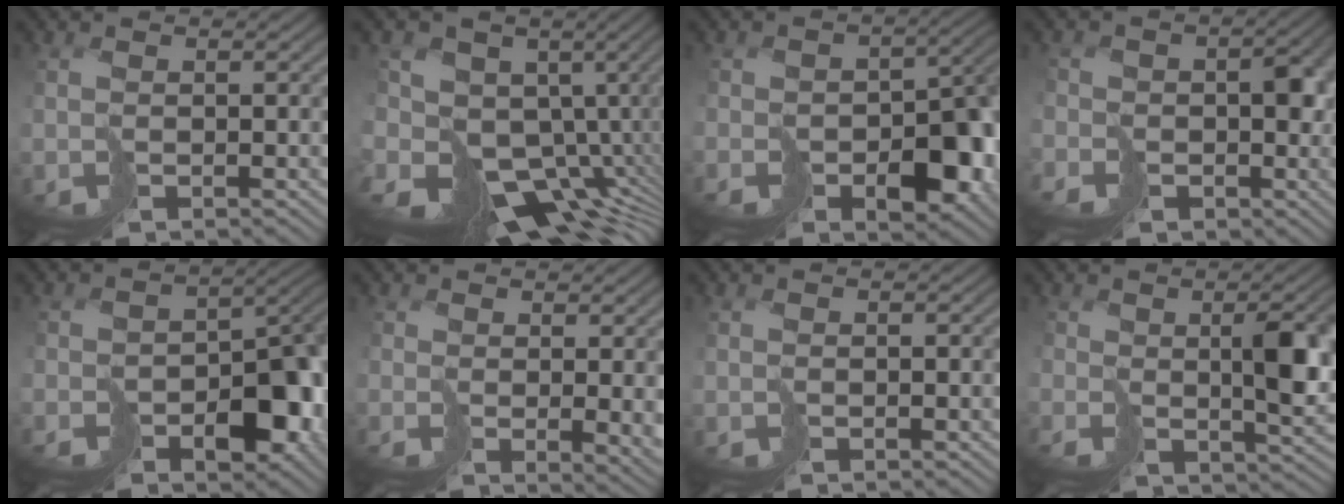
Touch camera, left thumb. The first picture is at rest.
{"total": 13.0, "force": [-2.9, 9.3, 8.7], "torque": [-0.167, -0.006, -0.025]}
{"total": 8.0, "force": [-4.0, 5.3, 4.5], "torque": [-0.039, -0.015, -0.052]}
{"total": 6.6, "force": [-2.9, 5.6, 2.1], "torque": [-0.025, -0.009, -0.061]}
{"total": 10.7, "force": [-5.7, 6.7, 6.2], "torque": [-0.057, -0.023, -0.072]}
{"total": 3.0, "force": [0.7, 1.4, 2.6], "torque": [-0.045, -0.023, 0.027]}
{"total": 0.0}
{"total": 3.6, "force": [1.1, 1.3, 3.2], "torque": [-0.049, -0.005, 0.033]}